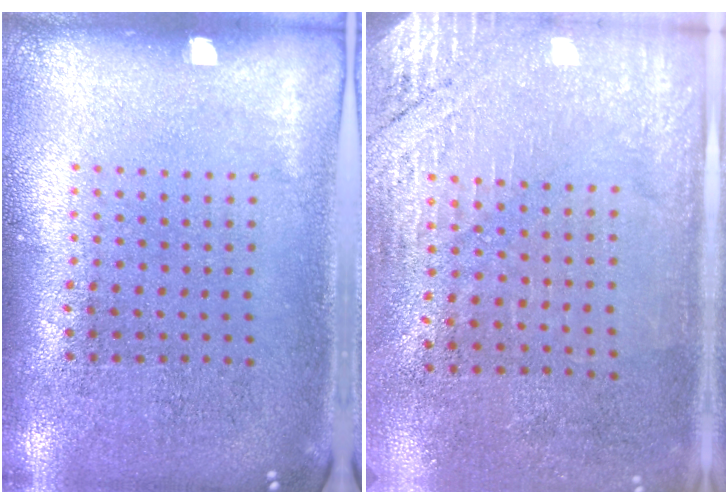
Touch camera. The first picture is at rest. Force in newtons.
{"total": 2.7, "press": 2.4, "slide": 1.2}